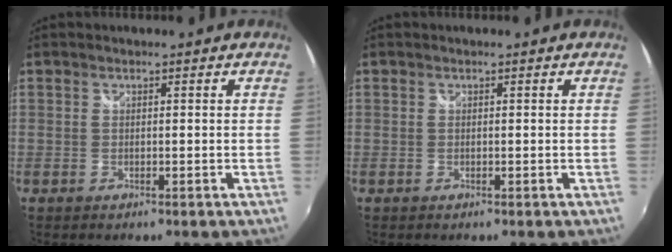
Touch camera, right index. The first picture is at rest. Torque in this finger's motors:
{"motor_torque": [-0.02, 0.00, 0.00, 0.00]}